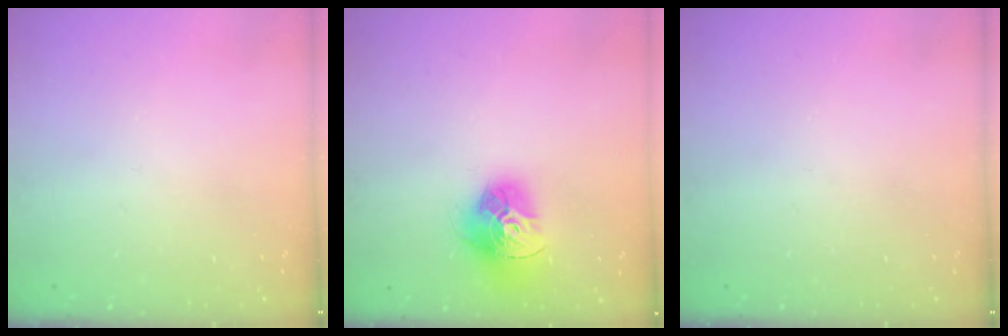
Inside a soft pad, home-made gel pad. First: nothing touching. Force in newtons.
{"total": 15.7, "press": 15.6, "slide": 1.7}
{"total": 0.0}